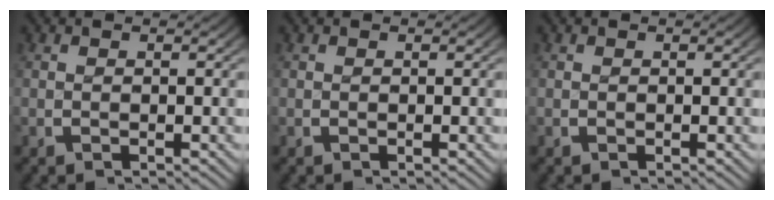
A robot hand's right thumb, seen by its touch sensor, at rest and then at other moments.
{"total": 0.0}
{"total": 0.0}